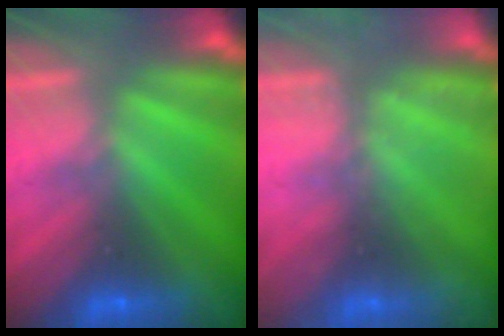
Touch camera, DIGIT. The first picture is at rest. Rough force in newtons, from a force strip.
{"total": 2.4}